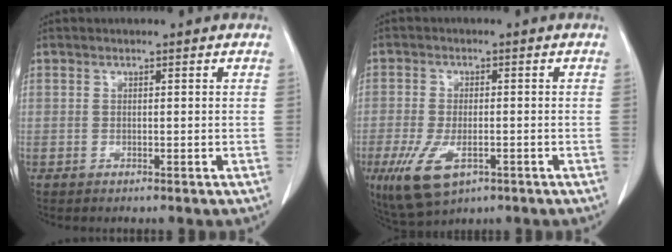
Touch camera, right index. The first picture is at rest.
{"total": 8.5, "force": [-3.9, 4.0, 6.4], "torque": [-0.128, -0.012, -0.061]}